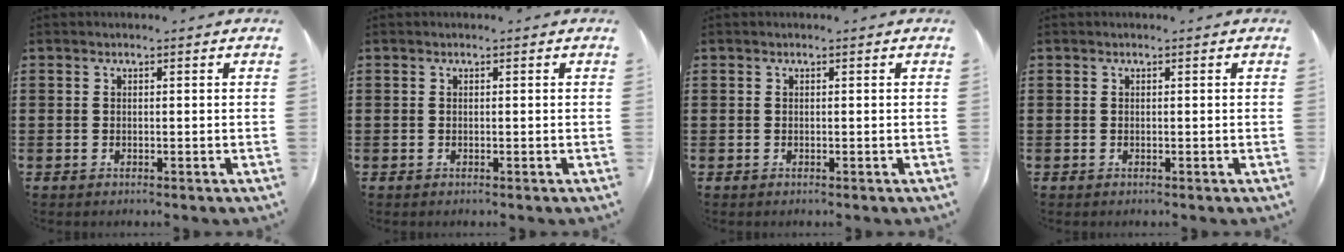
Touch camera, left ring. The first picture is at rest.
{"total": 0.0}
{"total": 0.0}
{"total": 0.0}